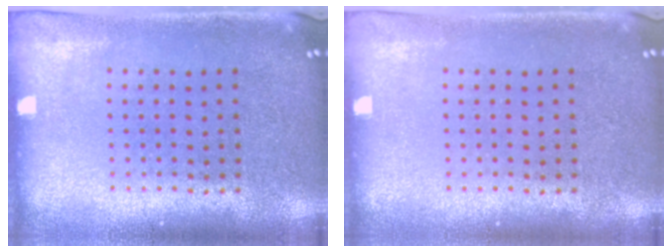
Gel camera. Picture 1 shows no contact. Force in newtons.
{"total": 0.0}